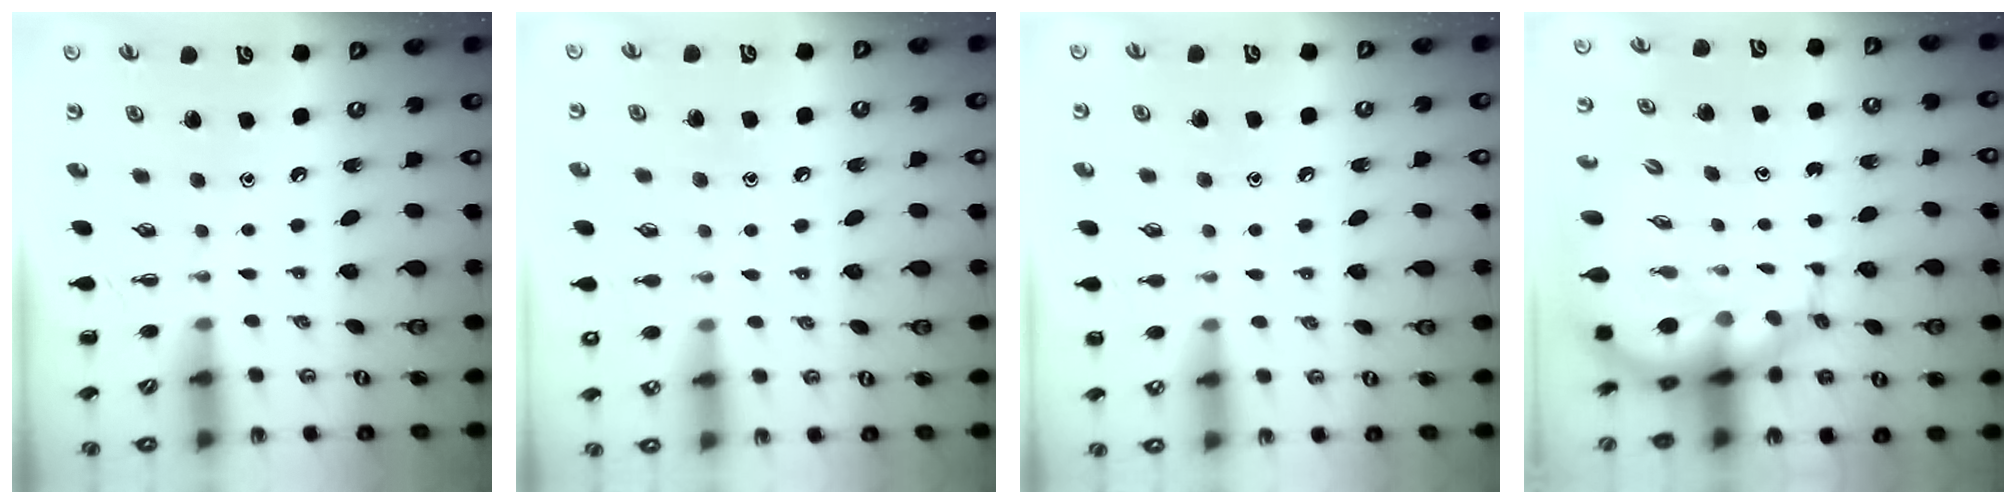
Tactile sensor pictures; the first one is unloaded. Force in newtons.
{"total": 6.4, "press": 6.2, "slide": 1.8}
{"total": 5.4, "press": 5.2, "slide": 1.6}
{"total": 9.3, "press": 8.9, "slide": 2.8}